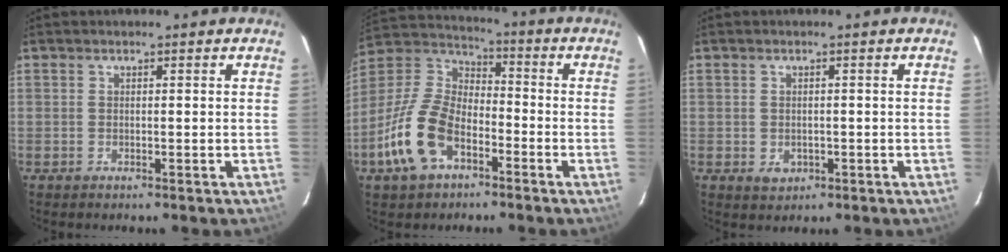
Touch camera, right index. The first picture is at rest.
{"total": 15.5, "force": [-7.6, 8.6, 10.4], "torque": [-0.224, 0.004, -0.144]}
{"total": 2.5, "force": [-0.7, 2.1, 1.1], "torque": [-0.019, -0.002, -0.002]}